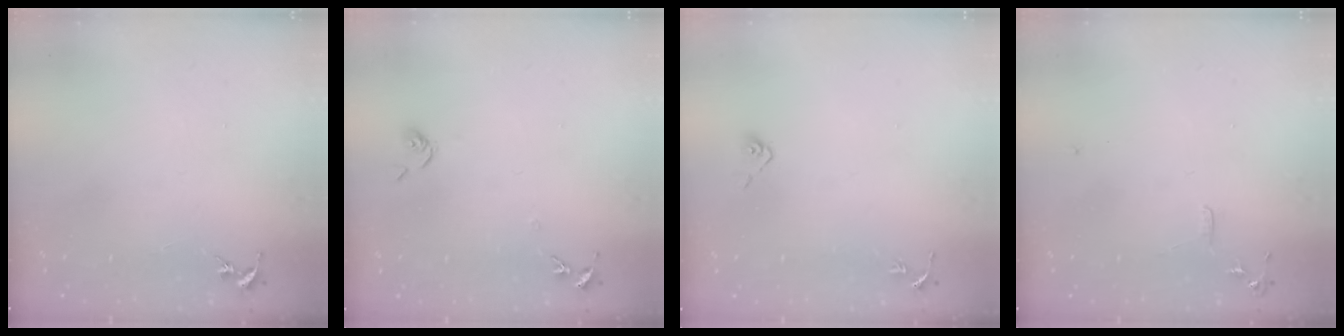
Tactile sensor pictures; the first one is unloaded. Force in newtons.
{"total": 6.7, "press": 6.7, "slide": 0.6}
{"total": 5.0, "press": 4.4, "slide": 2.3}
{"total": 6.0, "press": 6.0, "slide": 0.7}